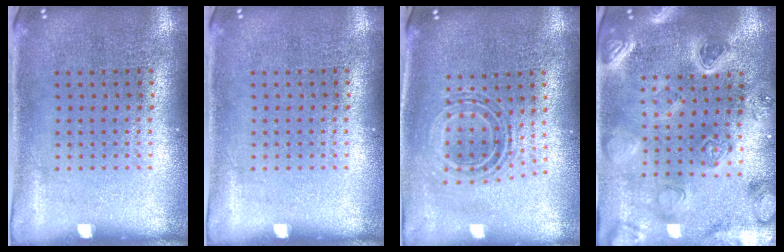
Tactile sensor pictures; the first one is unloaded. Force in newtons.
{"total": 0.0}
{"total": 0.7, "press": 0.7, "slide": 0.2}
{"total": 2.4, "press": 2.4, "slide": 0.2}